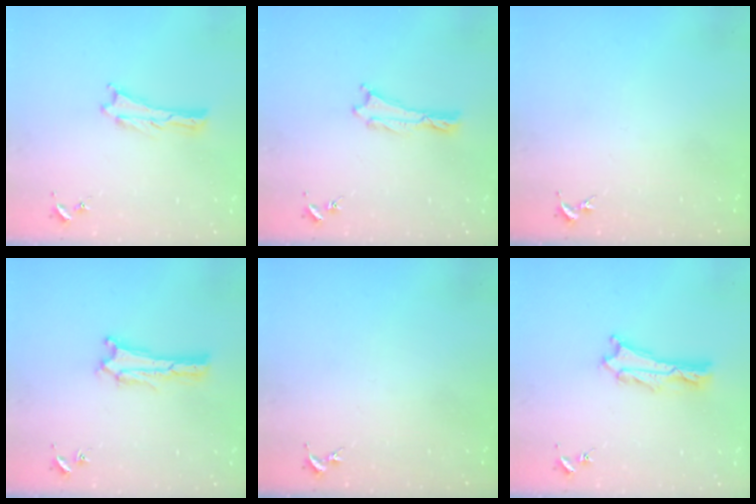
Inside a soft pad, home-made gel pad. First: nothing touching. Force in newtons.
{"total": 0.0}
{"total": 0.0}
{"total": 0.6, "press": 0.5, "slide": 0.2}
{"total": 0.0}
{"total": 2.4, "press": 2.4, "slide": 0.3}